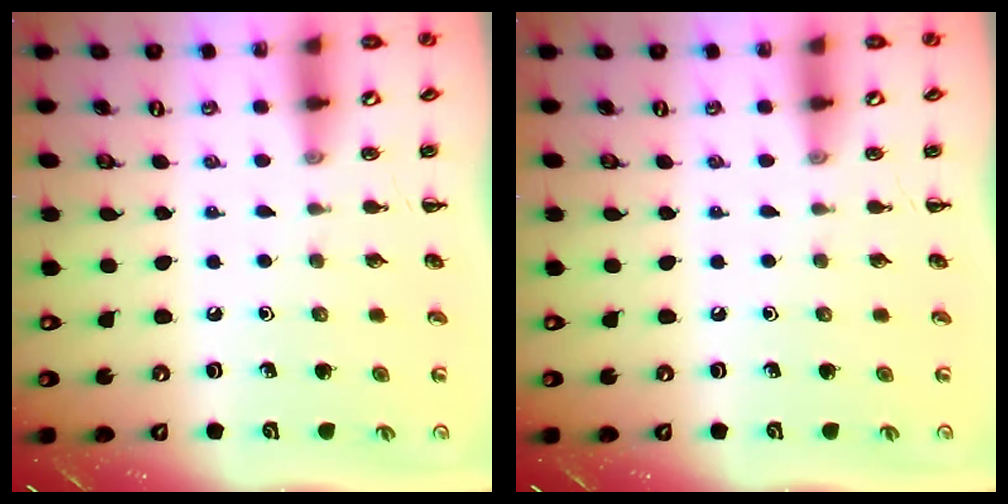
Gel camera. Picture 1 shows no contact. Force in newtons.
{"total": 0.0}